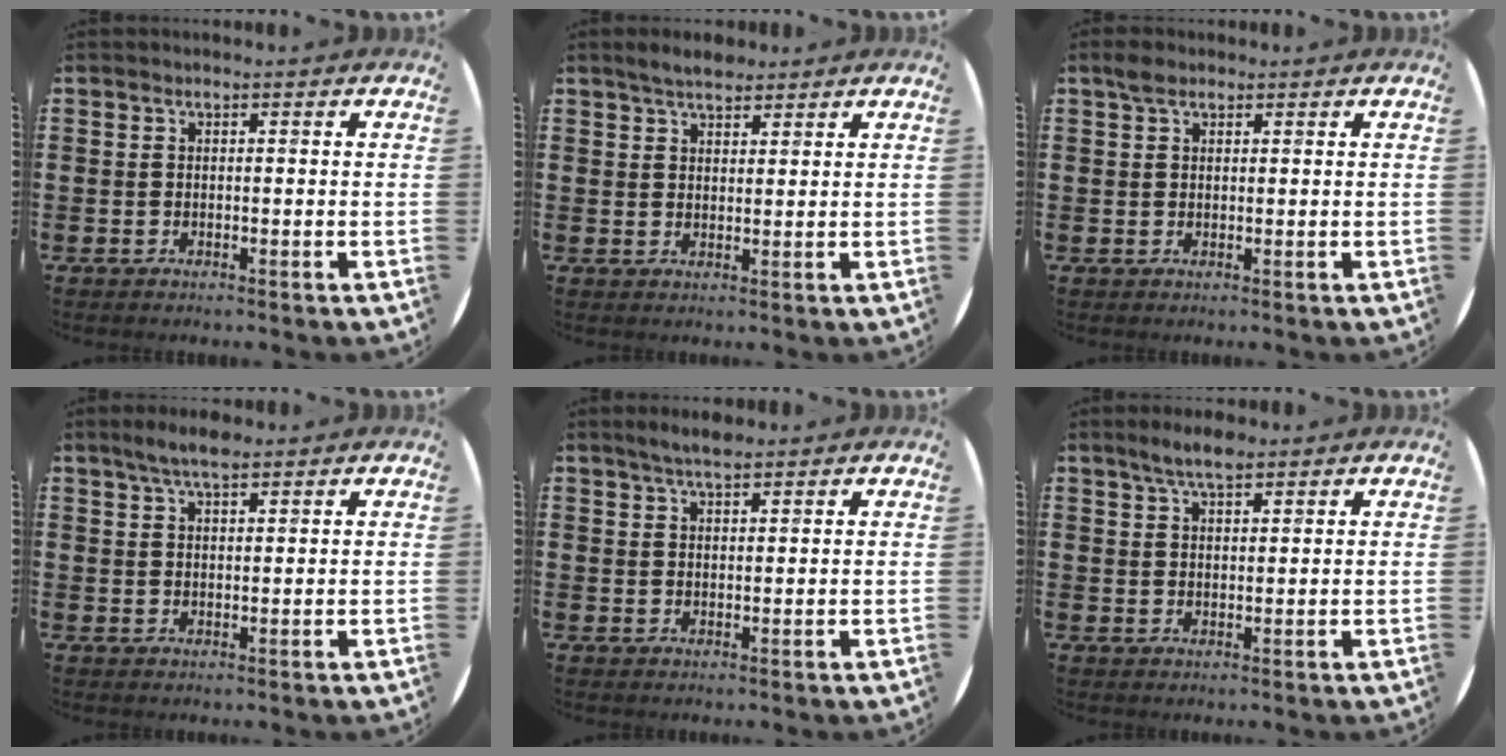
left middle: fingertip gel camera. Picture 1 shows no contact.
{"total": 3.1, "force": [2.8, 0.9, 1.0], "torque": [-0.016, -0.002, 0.051]}
{"total": 1.7, "force": [1.3, 0.8, 0.6], "torque": [-0.007, 0.002, 0.023]}
{"total": 3.8, "force": [3.1, 1.0, 2.1], "torque": [-0.039, -0.001, 0.053]}
{"total": 3.0, "force": [2.5, 0.6, 1.4], "torque": [-0.024, 0.000, 0.044]}
{"total": 4.1, "force": [3.3, 1.0, 2.2], "torque": [-0.040, -0.004, 0.057]}